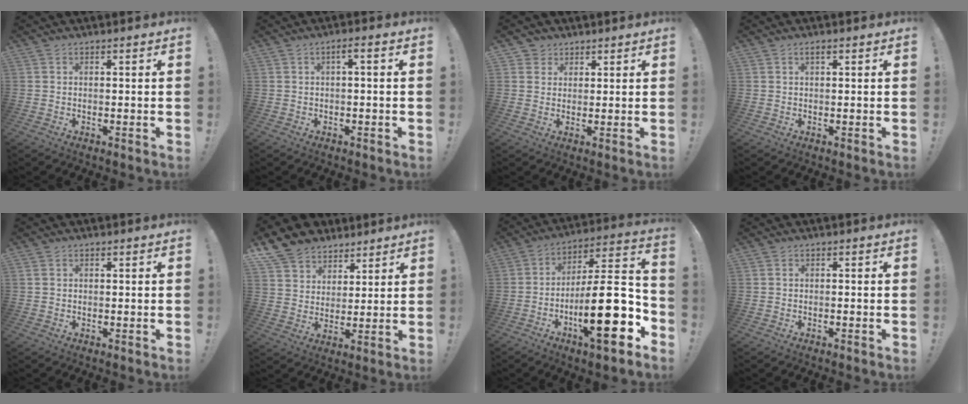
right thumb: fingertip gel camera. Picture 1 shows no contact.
{"total": 2.1, "force": [-0.6, 0.1, 2.0], "torque": [-0.039, 0.006, -0.012]}
{"total": 3.5, "force": [2.2, 2.7, 0.1], "torque": [0.001, -0.009, 0.039]}
{"total": 1.4, "force": [0.6, 0.5, 1.2], "torque": [-0.028, 0.003, 0.010]}
{"total": 0.9, "force": [0.3, 0.8, 0.4], "torque": [-0.011, 0.006, 0.007]}
{"total": 11.0, "force": [7.9, 7.4, 2.0], "torque": [-0.038, -0.057, 0.159]}
{"total": 23.9, "force": [-7.1, 6.7, 21.8], "torque": [-0.349, 0.028, -0.115]}
{"total": 0.5, "force": [-0.4, 0.3, 0.2], "torque": [-0.006, 0.001, -0.007]}